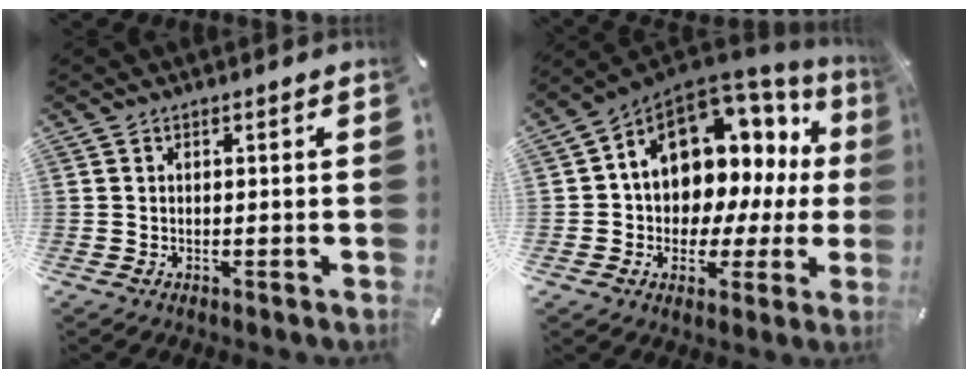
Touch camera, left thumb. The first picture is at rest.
{"total": 12.7, "force": [5.9, 9.4, 6.1], "torque": [-0.103, -0.056, 0.108]}